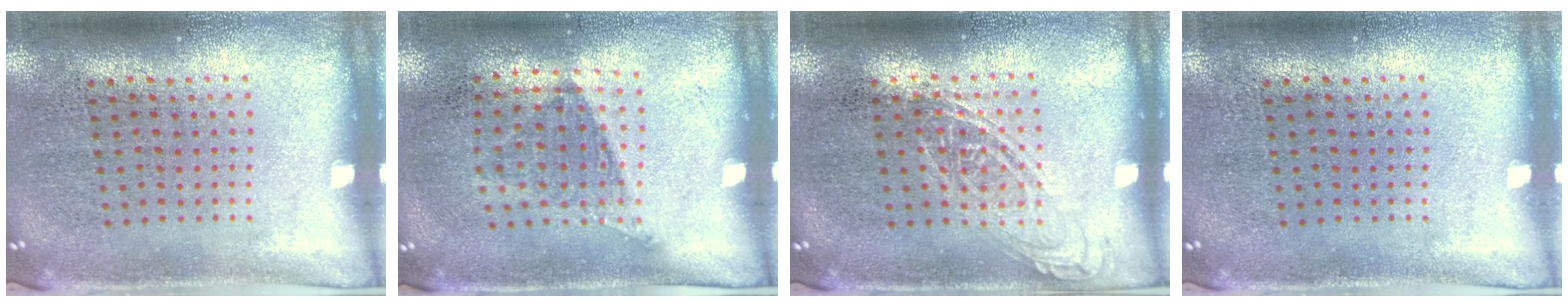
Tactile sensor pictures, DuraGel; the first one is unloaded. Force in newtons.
{"total": 1.1, "press": 0.8, "slide": 0.8}
{"total": 1.0, "press": 1.0, "slide": 0.1}
{"total": 0.0}